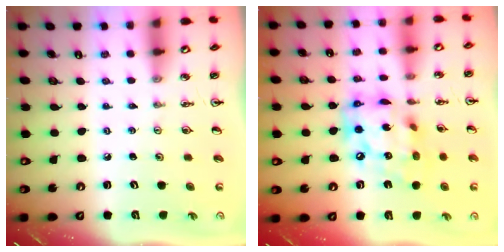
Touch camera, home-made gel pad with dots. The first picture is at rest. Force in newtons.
{"total": 18.0, "press": 17.9, "slide": 1.8}